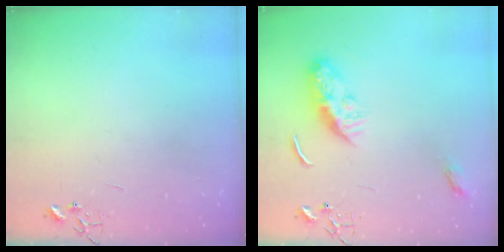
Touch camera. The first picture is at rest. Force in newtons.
{"total": 9.5, "press": 9.5, "slide": 0.2}